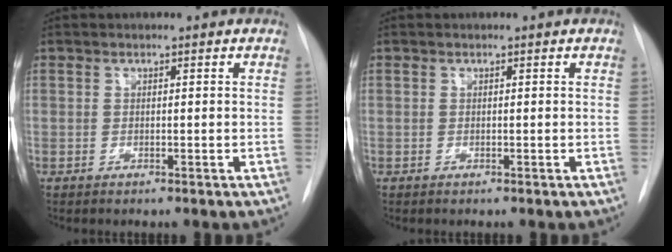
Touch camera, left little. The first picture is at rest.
{"total": 0.0}